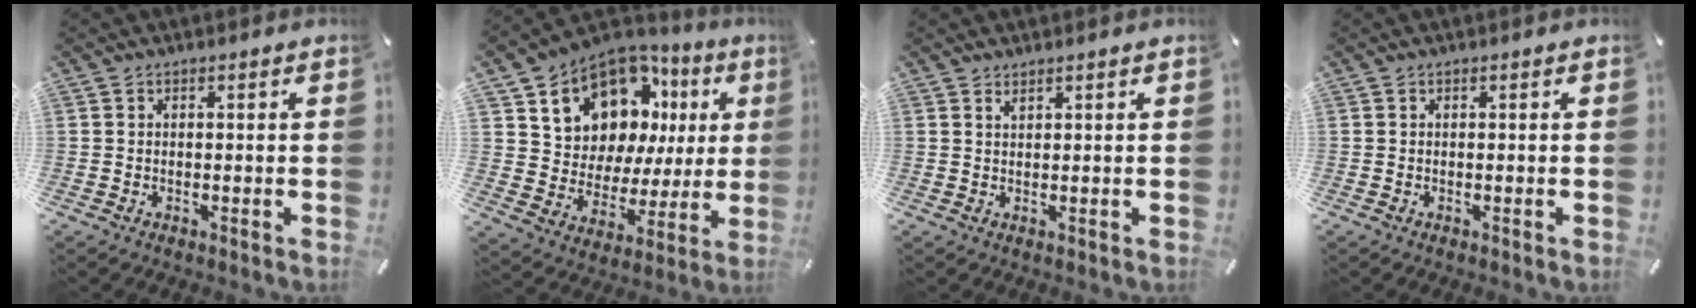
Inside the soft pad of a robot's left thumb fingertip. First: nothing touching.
{"total": 12.9, "force": [8.6, 8.8, 3.8], "torque": [-0.080, -0.078, 0.159]}
{"total": 1.2, "force": [1.0, 0.1, 0.6], "torque": [-0.011, -0.002, 0.018]}
{"total": 0.0}